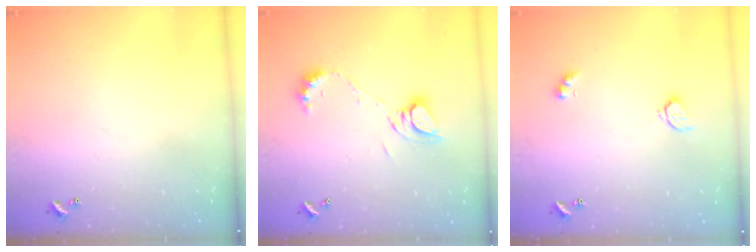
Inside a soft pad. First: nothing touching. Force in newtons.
{"total": 8.3, "press": 8.2, "slide": 1.0}
{"total": 2.6, "press": 2.5, "slide": 0.5}